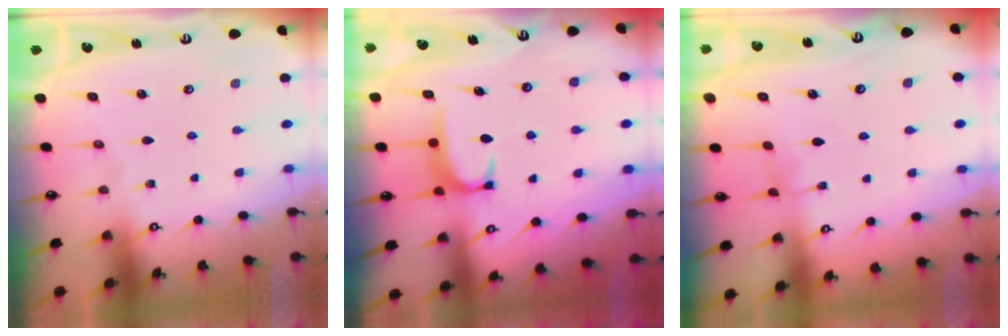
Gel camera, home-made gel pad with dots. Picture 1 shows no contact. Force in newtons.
{"total": 1.6, "press": 1.6, "slide": 0.5}
{"total": 0.8, "press": 0.6, "slide": 0.6}